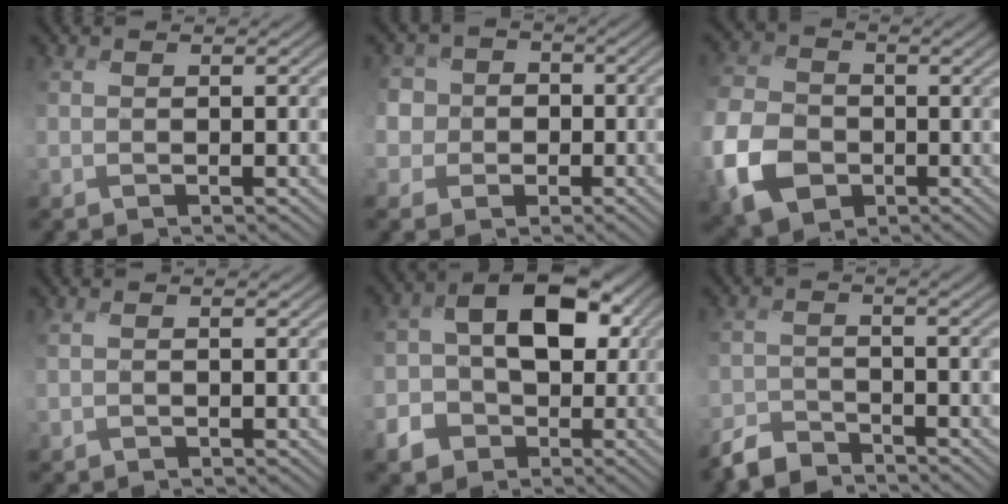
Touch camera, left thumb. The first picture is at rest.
{"total": 7.4, "force": [-0.9, 7.0, 2.3], "torque": [-0.083, 0.015, -0.047]}
{"total": 10.3, "force": [-4.1, 7.6, 5.7], "torque": [-0.170, -0.021, -0.096]}
{"total": 0.7, "force": [0.0, 0.4, 0.5], "torque": [-0.017, -0.001, 0.001]}
{"total": 10.9, "force": [-1.9, 8.4, 6.7], "torque": [-0.105, -0.013, -0.052]}
{"total": 3.8, "force": [-3.7, 0.3, 0.4], "torque": [-0.001, -0.001, -0.083]}